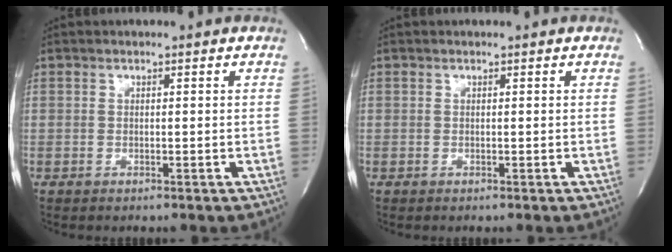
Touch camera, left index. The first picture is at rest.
{"total": 0.0}